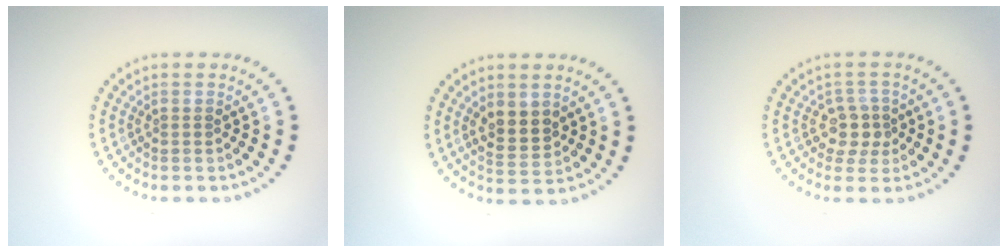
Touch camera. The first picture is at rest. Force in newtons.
{"total": 2.9, "press": 2.8, "slide": 0.8}
{"total": 2.4, "press": 2.1, "slide": 1.2}